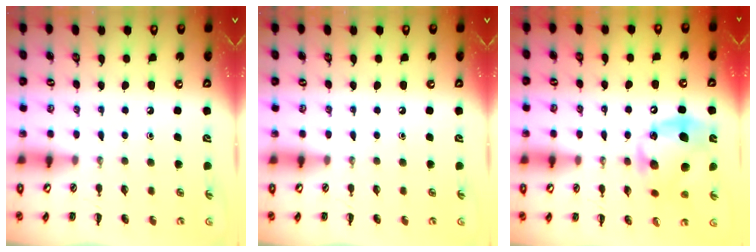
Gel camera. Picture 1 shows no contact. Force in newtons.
{"total": 0.0}
{"total": 15.9, "press": 15.8, "slide": 1.0}